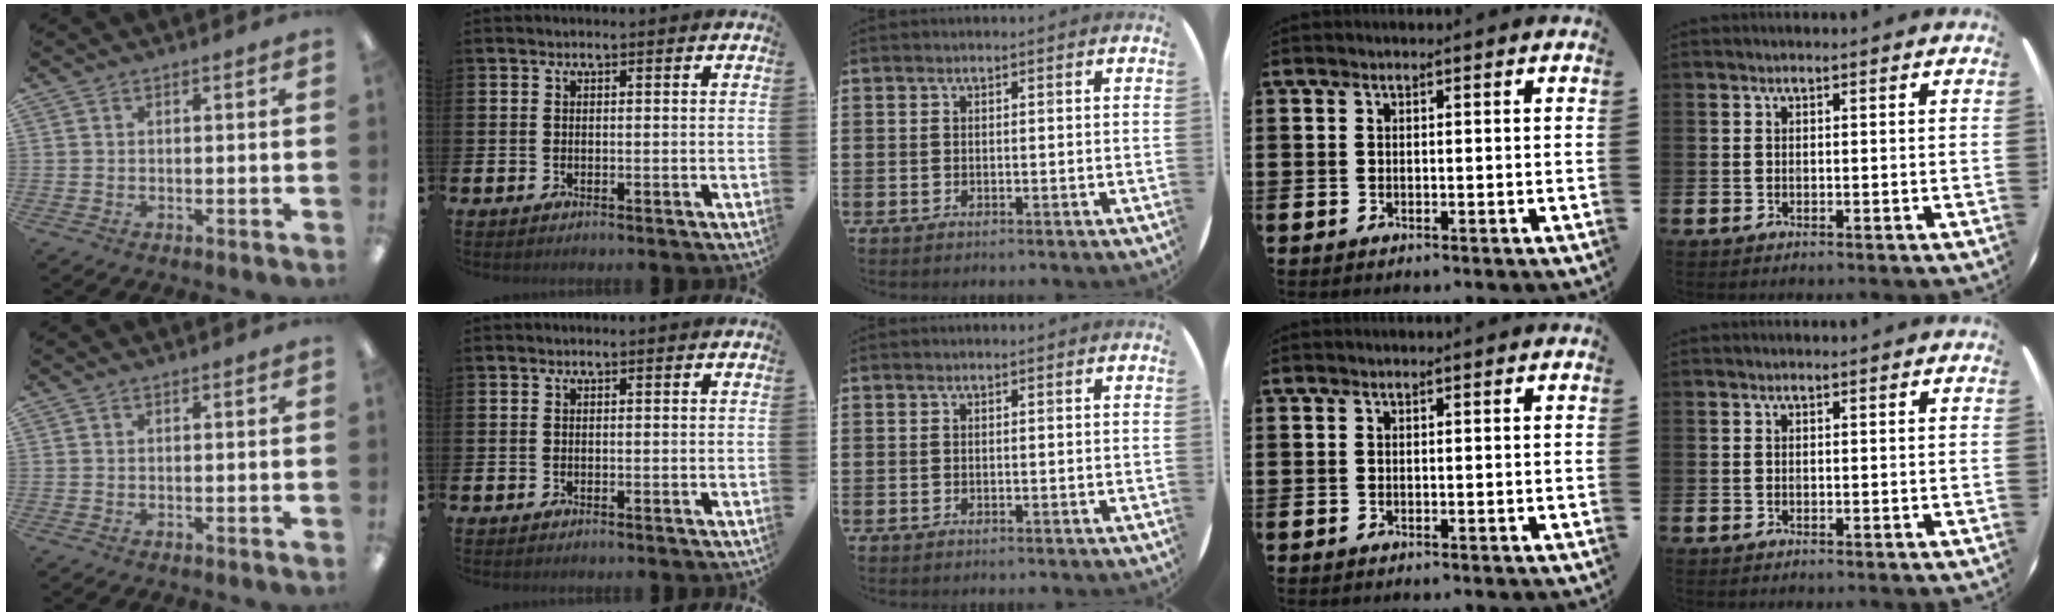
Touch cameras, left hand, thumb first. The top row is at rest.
{}